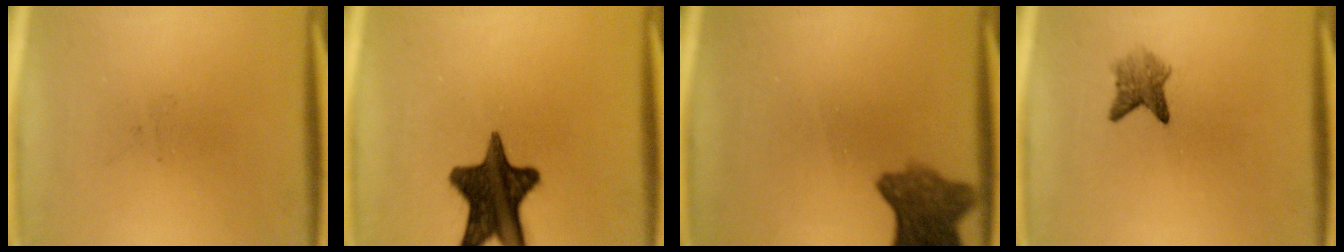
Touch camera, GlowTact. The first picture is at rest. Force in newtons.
{"total": 15.1}
{"total": 7.7}
{"total": 2.9}